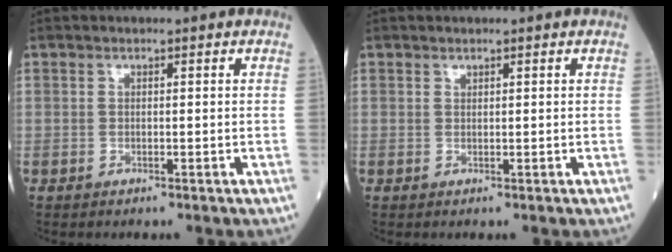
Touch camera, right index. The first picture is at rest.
{"total": 0.0}